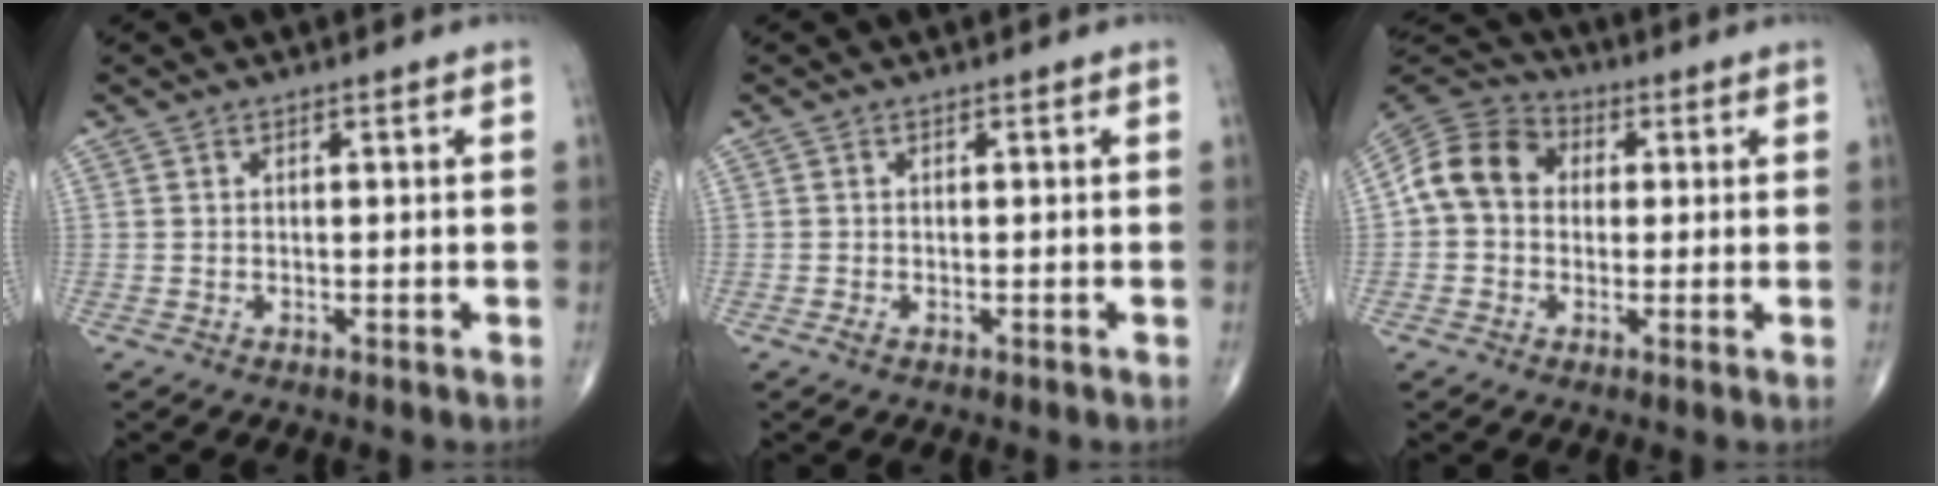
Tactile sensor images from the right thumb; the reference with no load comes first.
{"total": 0.8, "force": [-0.4, 0.4, 0.5], "torque": [-0.015, 0.000, -0.007]}
{"total": 10.7, "force": [0.8, 8.8, 6.0], "torque": [-0.097, 0.030, -0.001]}